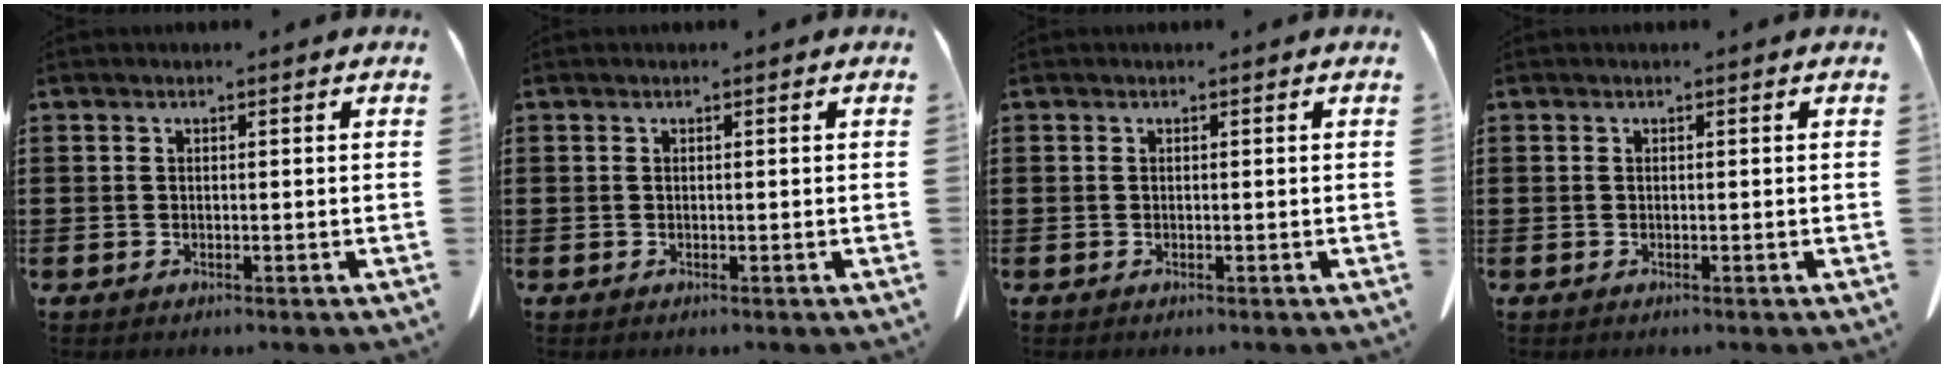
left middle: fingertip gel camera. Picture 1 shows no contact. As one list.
[{"total": 0.0}, {"total": 0.0}, {"total": 0.0}]